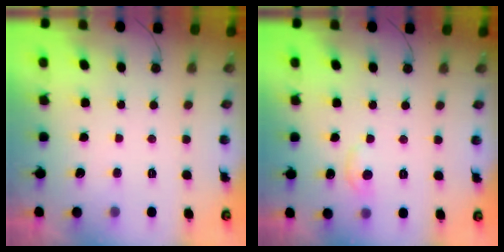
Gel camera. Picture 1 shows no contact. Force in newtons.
{"total": 7.0, "press": 7.0, "slide": 0.5}